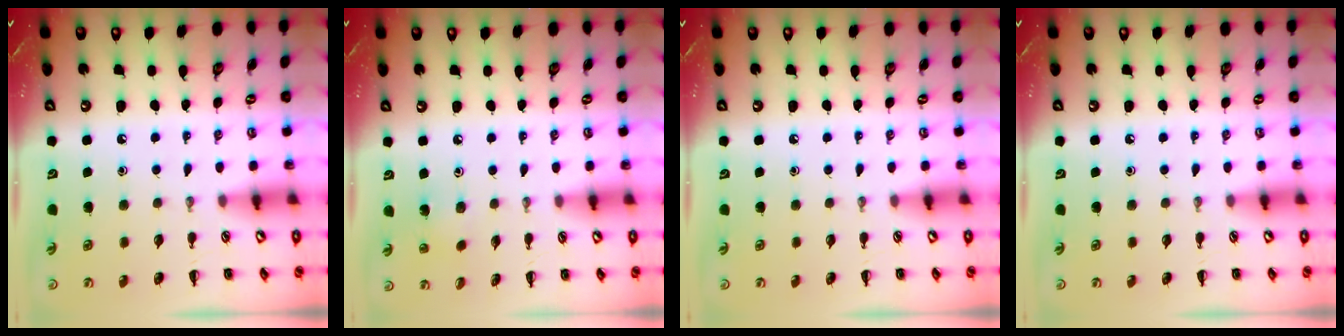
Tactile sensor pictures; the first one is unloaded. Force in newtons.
{"total": 4.4, "press": 4.2, "slide": 1.4}
{"total": 0.0}
{"total": 0.0}